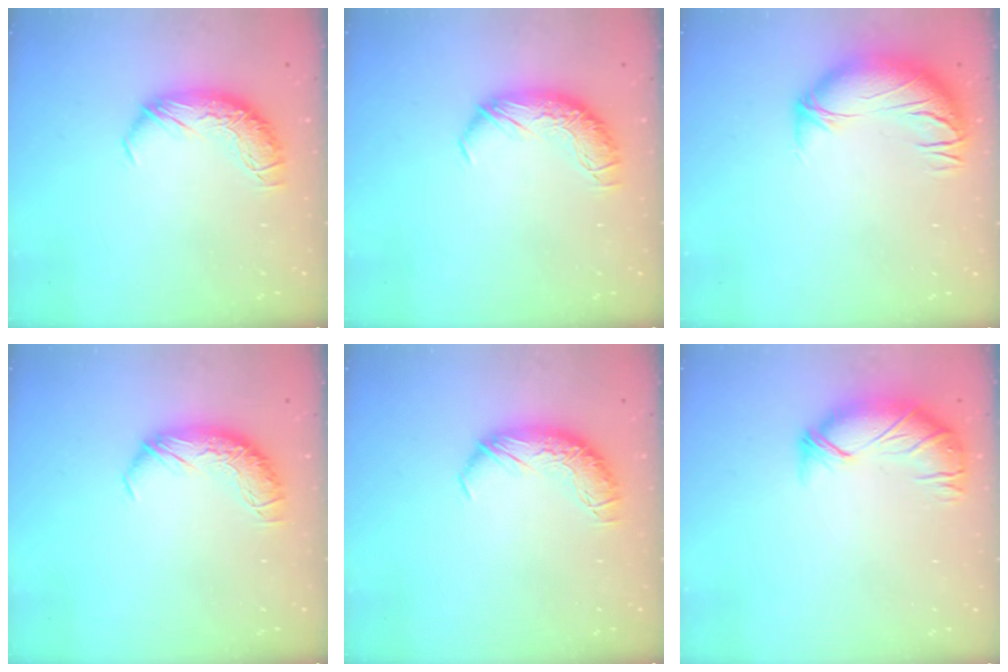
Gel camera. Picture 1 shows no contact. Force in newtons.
{"total": 0.0}
{"total": 2.4, "press": 1.1, "slide": 2.1}
{"total": 0.0}
{"total": 0.0}
{"total": 3.6, "press": 2.8, "slide": 2.2}